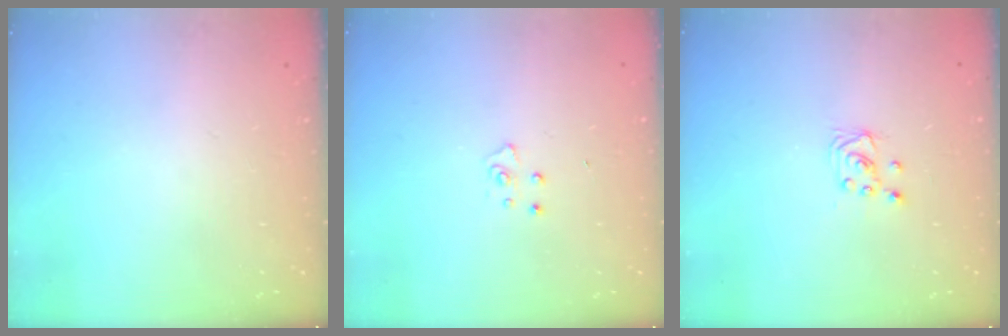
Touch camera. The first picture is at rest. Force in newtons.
{"total": 3.9, "press": 3.9, "slide": 0.3}
{"total": 2.0, "press": 2.0, "slide": 0.2}